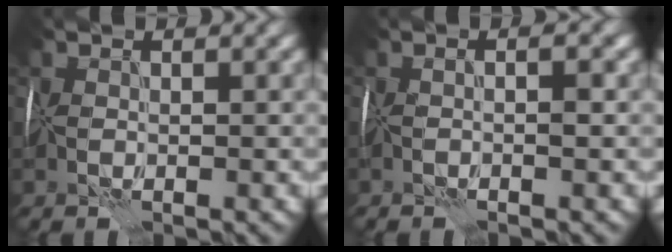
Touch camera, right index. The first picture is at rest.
{"total": 1.2, "force": [-0.4, -0.1, 1.1], "torque": [-0.014, 0.000, -0.010]}